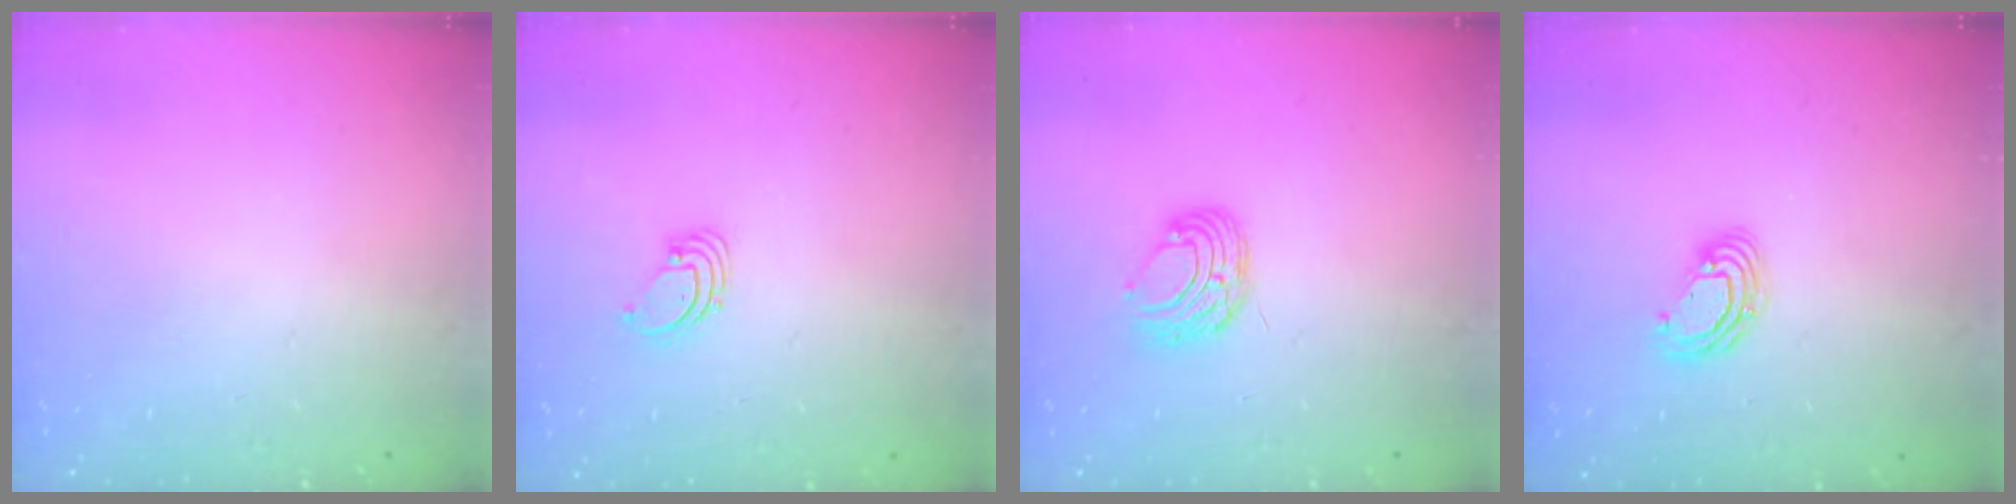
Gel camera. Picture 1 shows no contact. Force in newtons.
{"total": 1.6, "press": 1.6, "slide": 0.1}
{"total": 7.4, "press": 7.4, "slide": 0.7}
{"total": 7.0, "press": 7.0, "slide": 0.8}